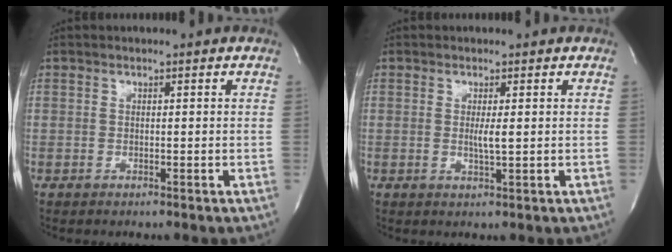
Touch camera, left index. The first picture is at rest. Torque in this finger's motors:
{"motor_torque": [0.50, -0.04, 0.05, 0.04]}